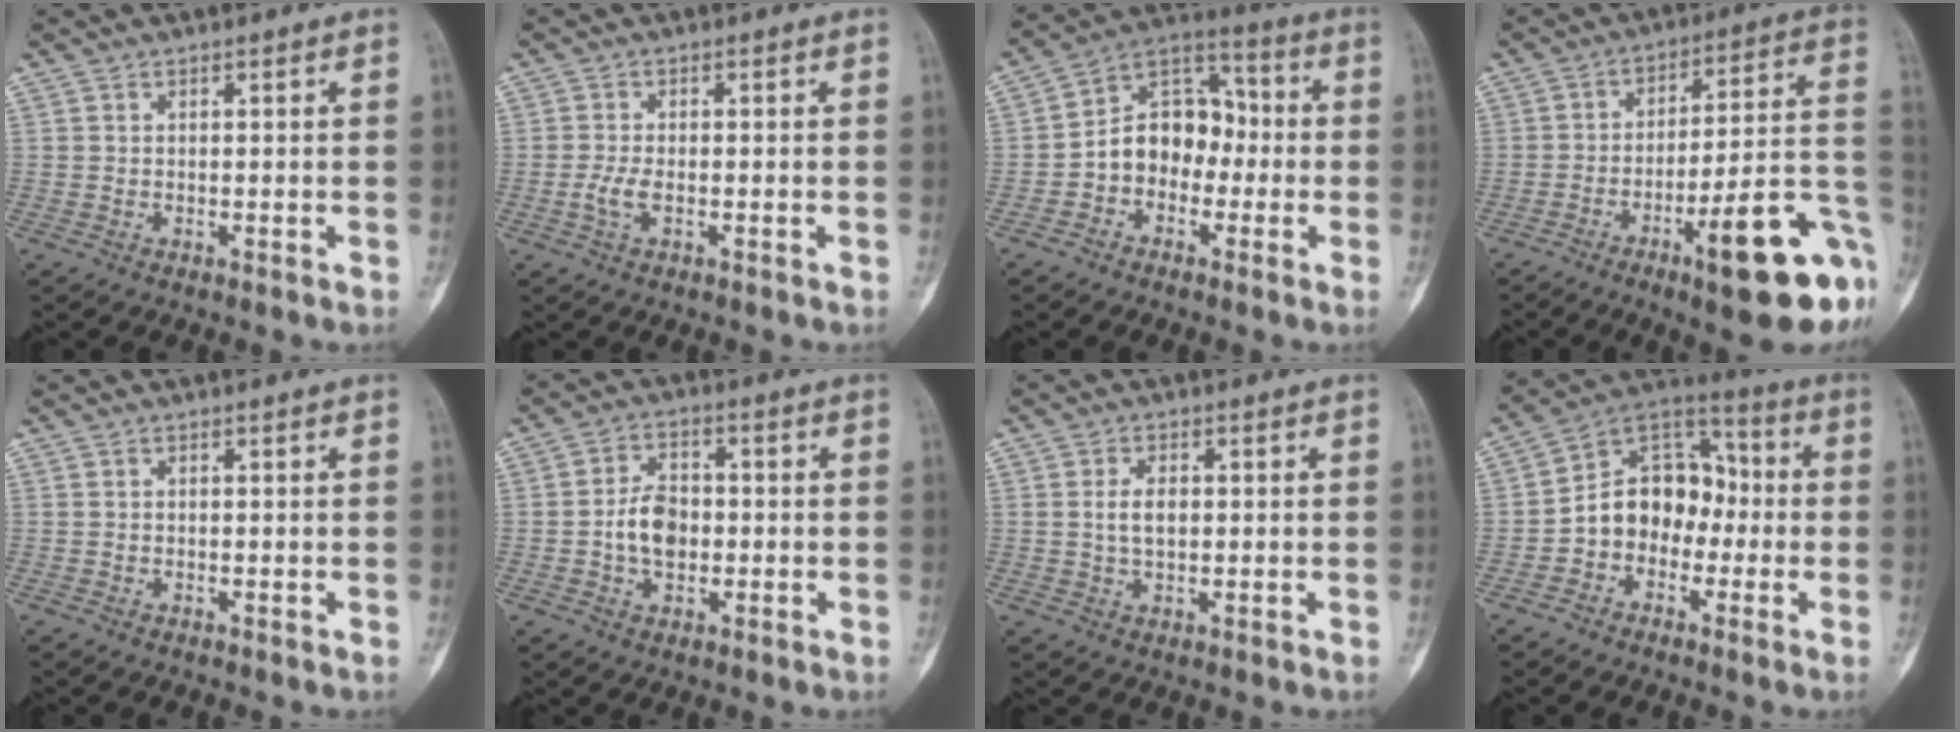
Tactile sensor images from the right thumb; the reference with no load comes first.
{"total": 2.8, "force": [-0.7, 1.2, 2.4], "torque": [-0.060, 0.003, -0.015]}
{"total": 11.5, "force": [-2.1, 8.9, 7.1], "torque": [-0.079, 0.049, -0.051]}
{"total": 21.3, "force": [-8.9, 4.8, 18.8], "torque": [-0.197, 0.051, -0.124]}
{"total": 0.0}
{"total": 7.4, "force": [-0.9, 5.1, 5.3], "torque": [-0.077, 0.015, -0.019]}
{"total": 4.0, "force": [0.2, 2.4, 3.2], "torque": [-0.058, 0.003, 0.005]}
{"total": 13.1, "force": [-2.2, 10.1, 8.0], "torque": [-0.088, 0.052, -0.053]}